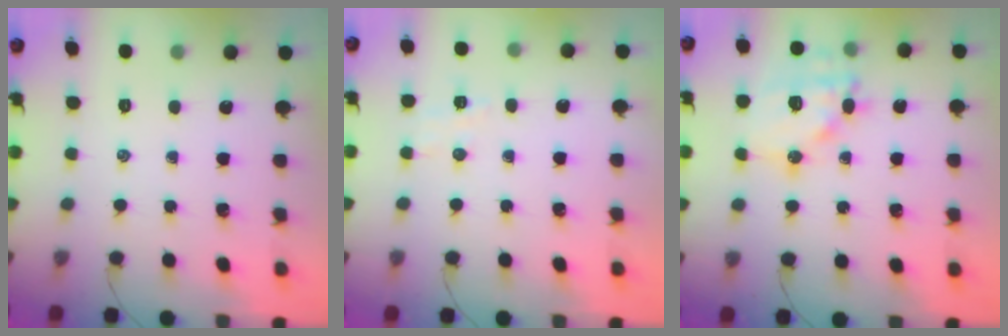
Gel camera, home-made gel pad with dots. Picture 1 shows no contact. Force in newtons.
{"total": 4.7, "press": 4.5, "slide": 1.3}
{"total": 14.4, "press": 14.1, "slide": 3.0}